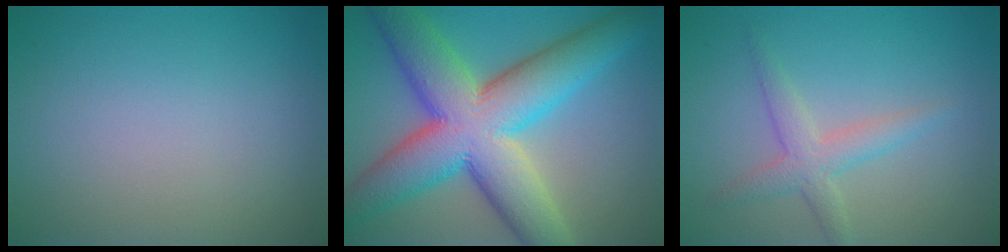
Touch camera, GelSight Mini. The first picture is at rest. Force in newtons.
{"total": 13.2, "press": 13.2, "slide": 0.7}
{"total": 2.7, "press": 2.7, "slide": 0.0}